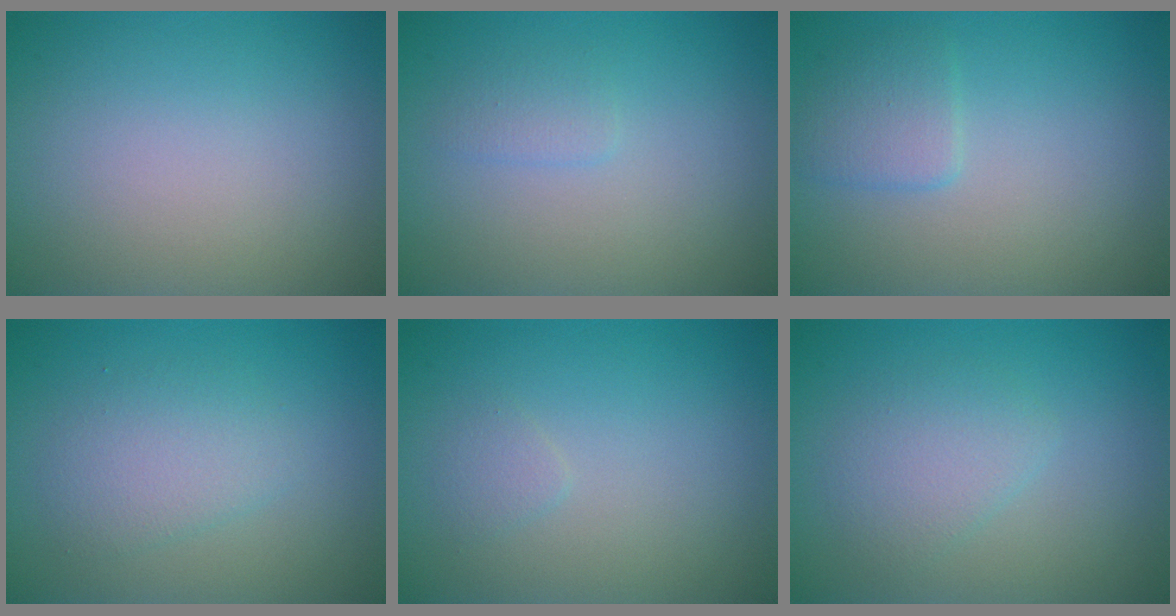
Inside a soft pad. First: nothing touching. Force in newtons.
{"total": 1.1, "press": 1.1, "slide": 0.1}
{"total": 2.0, "press": 2.0, "slide": 0.1}
{"total": 2.7, "press": 2.7, "slide": 0.1}
{"total": 0.8, "press": 0.8, "slide": 0.0}
{"total": 2.4, "press": 2.4, "slide": 0.1}